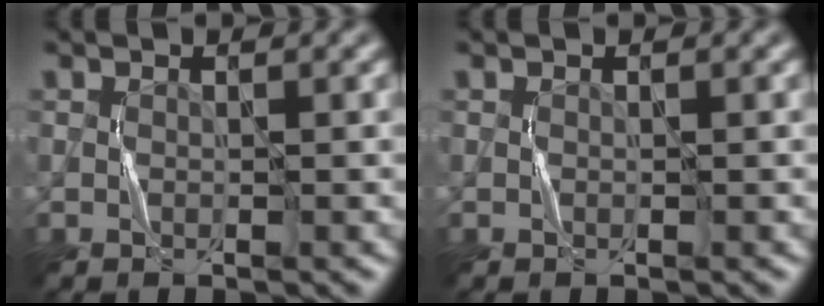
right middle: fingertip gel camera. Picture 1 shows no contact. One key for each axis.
{"total": 0.0}